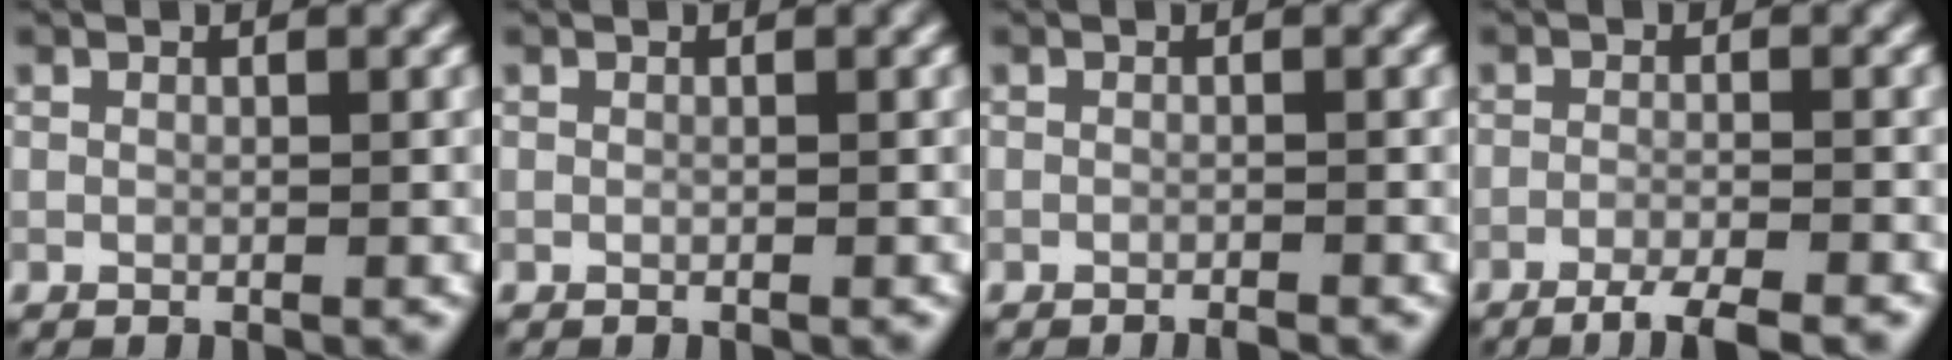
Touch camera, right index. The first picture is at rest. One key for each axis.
{"total": 0.0}
{"total": 0.8, "fx": -0.7, "fy": 0.0, "fz": 0.3, "tx": -0.002, "ty": 0.000, "tz": -0.015}
{"total": 3.7, "fx": -2.7, "fy": 0.5, "fz": 2.4, "tx": -0.040, "ty": -0.001, "tz": -0.056}